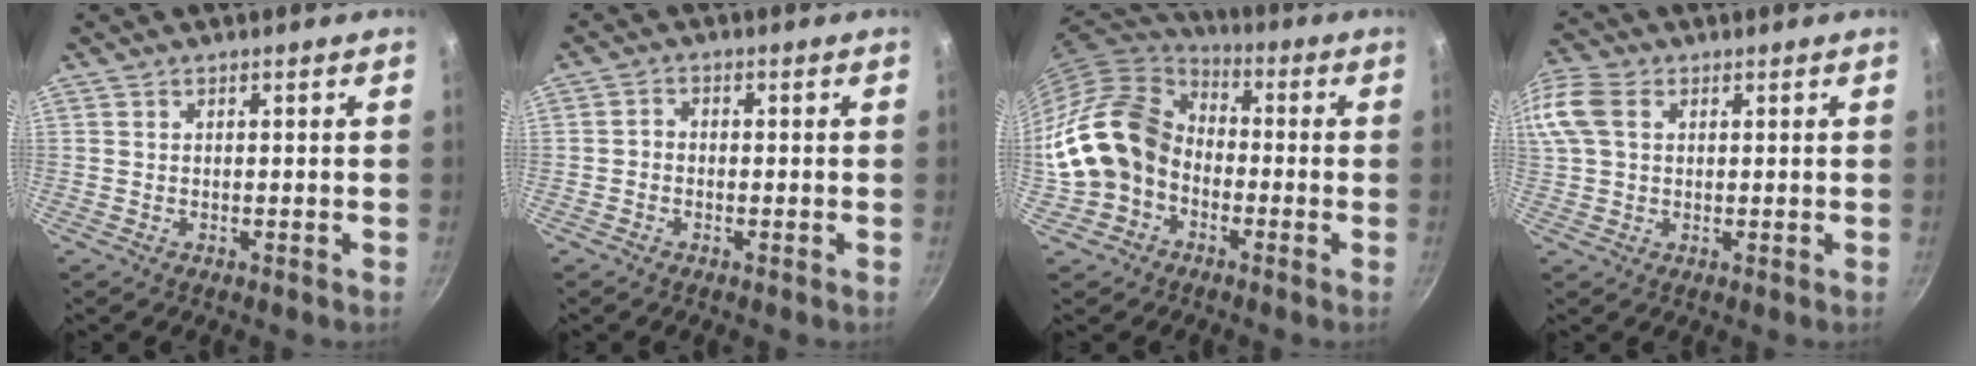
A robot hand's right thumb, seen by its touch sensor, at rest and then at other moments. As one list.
[{"total": 1.7, "force": [-0.8, 1.3, 0.8], "torque": [-0.012, 0.012, -0.020]}, {"total": 16.0, "force": [-3.9, 12.9, 8.7], "torque": [-0.134, 0.052, -0.084]}, {"total": 11.2, "force": [2.9, 8.0, 7.2], "torque": [-0.165, 0.028, 0.048]}]